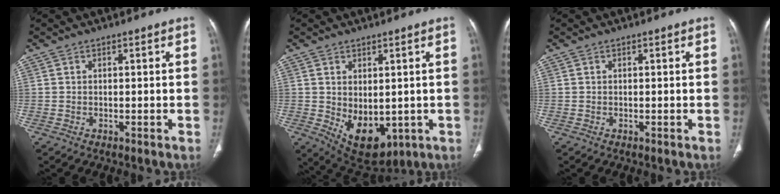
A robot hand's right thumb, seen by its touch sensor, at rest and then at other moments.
{"total": 10.3, "force": [-1.4, 6.3, 8.0], "torque": [-0.103, -0.010, 0.009]}
{"total": 0.0}